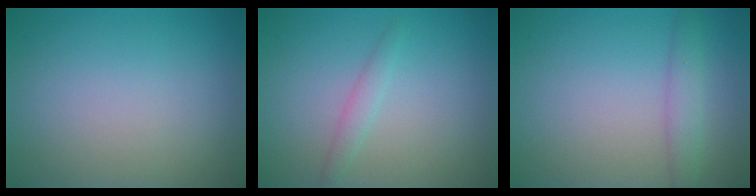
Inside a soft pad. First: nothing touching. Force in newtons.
{"total": 1.2, "press": 1.2, "slide": 0.1}
{"total": 2.0, "press": 2.0, "slide": 0.0}